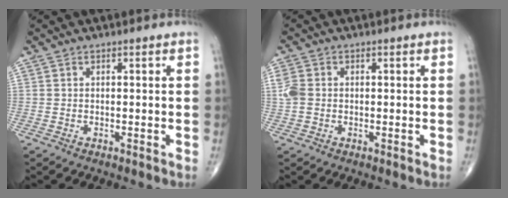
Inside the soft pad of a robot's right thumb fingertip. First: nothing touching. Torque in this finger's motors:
{"motor_torque": [-0.19, -0.33, 0.33, 0.10, -0.04]}